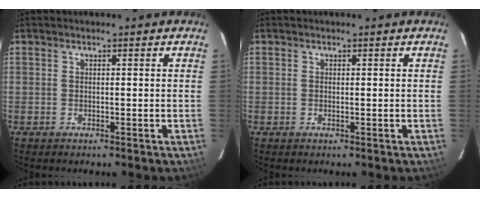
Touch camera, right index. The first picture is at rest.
{"total": 0.6, "force": [0.2, 0.3, 0.5], "torque": [-0.012, 0.000, 0.001]}